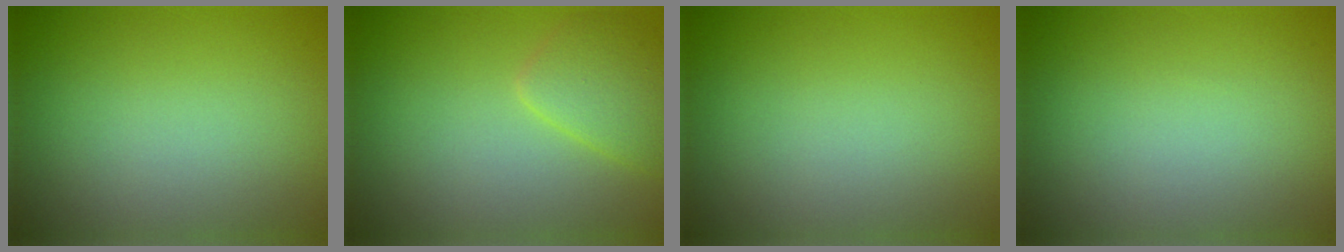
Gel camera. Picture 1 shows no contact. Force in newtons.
{"total": 2.8, "press": 2.8, "slide": 0.1}
{"total": 0.0}
{"total": 0.0}